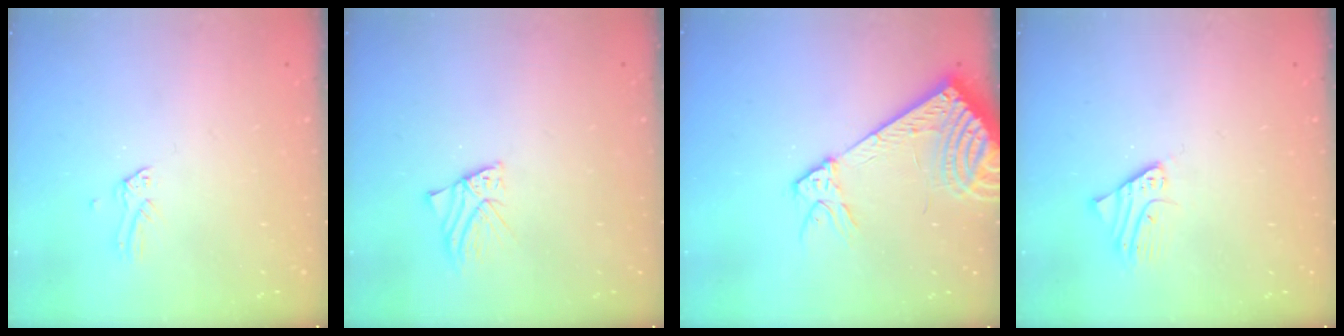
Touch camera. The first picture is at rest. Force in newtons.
{"total": 2.9, "press": 2.9, "slide": 0.2}
{"total": 13.4, "press": 13.1, "slide": 2.9}
{"total": 2.1, "press": 2.1, "slide": 0.1}